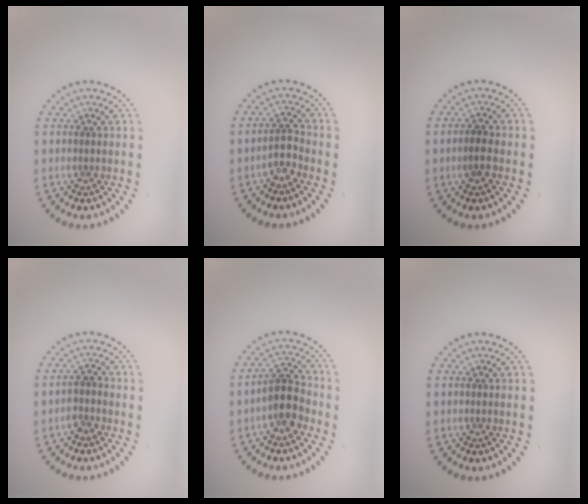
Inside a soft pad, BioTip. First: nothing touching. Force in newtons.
{"total": 1.7, "press": 1.3, "slide": 1.2}
{"total": 1.8, "press": 1.8, "slide": 0.5}
{"total": 1.4, "press": 1.2, "slide": 0.7}
{"total": 3.5, "press": 3.3, "slide": 1.3}
{"total": 0.0}